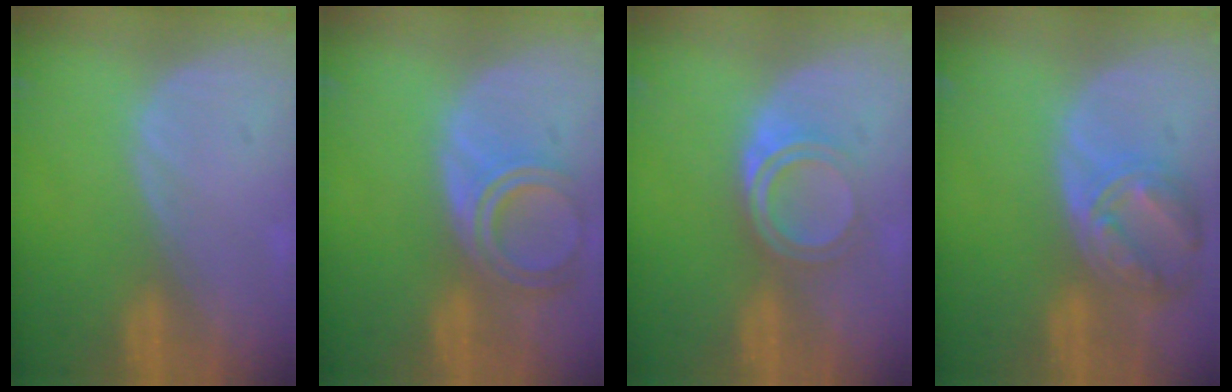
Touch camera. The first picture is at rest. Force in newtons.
{"total": 6.5, "press": 5.9, "slide": 2.8}
{"total": 5.2, "press": 4.5, "slide": 2.7}
{"total": 8.3, "press": 7.2, "slide": 4.0}